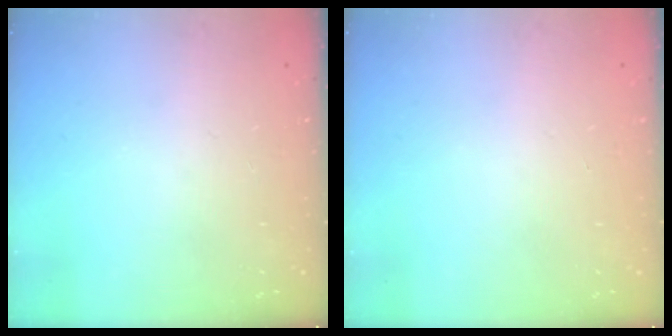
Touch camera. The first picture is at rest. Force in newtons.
{"total": 0.0}